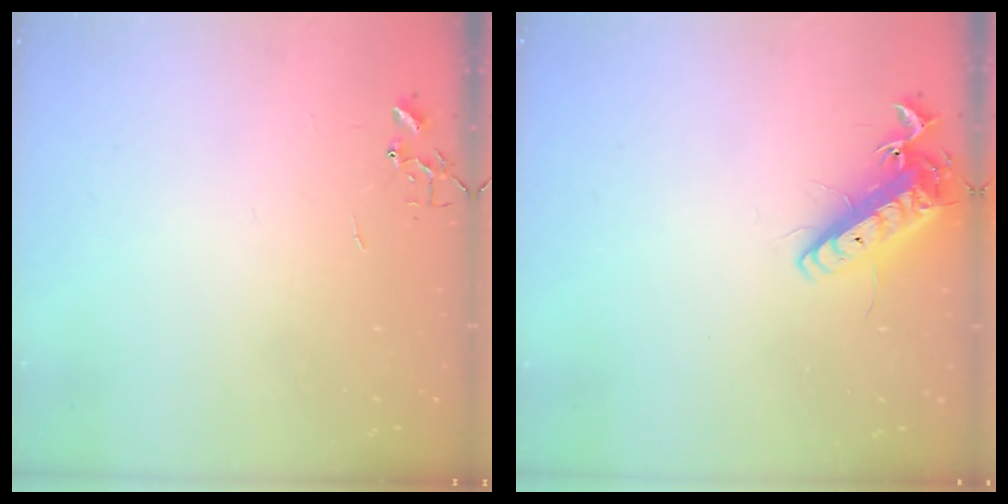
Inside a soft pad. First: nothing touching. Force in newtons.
{"total": 13.6, "press": 13.4, "slide": 2.3}